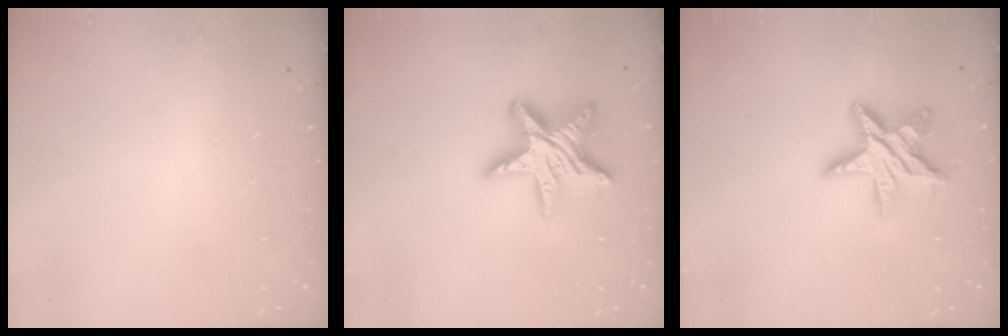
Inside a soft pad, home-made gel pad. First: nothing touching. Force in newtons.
{"total": 15.5, "press": 15.5, "slide": 0.9}
{"total": 13.0, "press": 13.0, "slide": 0.9}